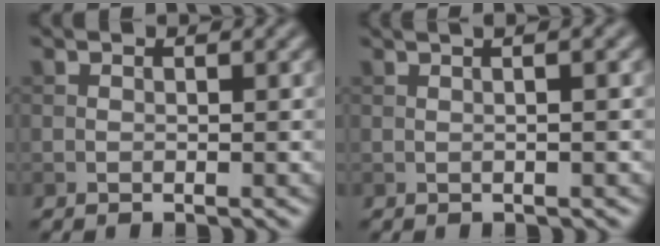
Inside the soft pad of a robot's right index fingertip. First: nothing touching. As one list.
[{"total": 5.2, "force": [1.8, 2.5, 4.1], "torque": [-0.014, 0.033, -0.012]}]